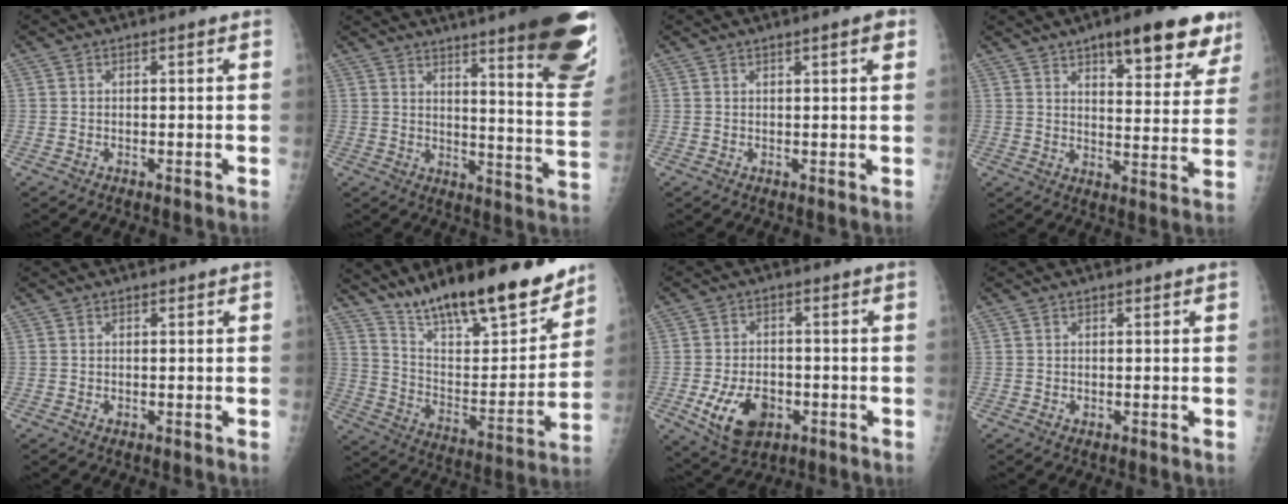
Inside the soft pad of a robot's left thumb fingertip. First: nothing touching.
{"total": 25.0, "force": [16.7, 3.3, 18.3], "torque": [-0.199, -0.102, 0.212]}
{"total": 2.4, "force": [1.3, 0.3, 2.0], "torque": [-0.025, -0.003, 0.017]}
{"total": 16.0, "force": [10.3, 5.5, 11.0], "torque": [-0.098, -0.049, 0.141]}
{"total": 0.7, "force": [0.2, 0.6, 0.3], "torque": [-0.001, 0.000, 0.003]}
{"total": 23.6, "force": [18.2, 6.2, 13.7], "torque": [-0.181, -0.092, 0.305]}
{"total": 10.1, "force": [-3.3, 6.7, 6.8], "torque": [-0.104, 0.004, -0.045]}
{"total": 0.7, "force": [0.2, 0.6, 0.3], "torque": [0.000, -0.001, 0.004]}